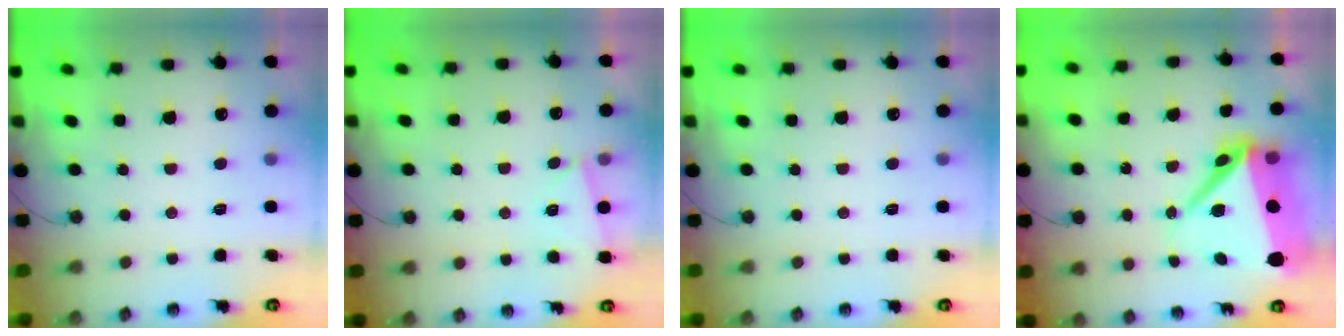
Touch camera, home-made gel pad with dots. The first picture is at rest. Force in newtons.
{"total": 3.1, "press": 1.9, "slide": 2.4}
{"total": 0.0}
{"total": 13.1, "press": 13.0, "slide": 1.5}